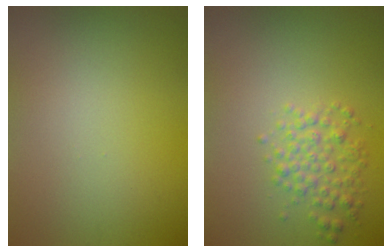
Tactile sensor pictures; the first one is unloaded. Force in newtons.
{"total": 2.6, "press": 2.6, "slide": 0.0}